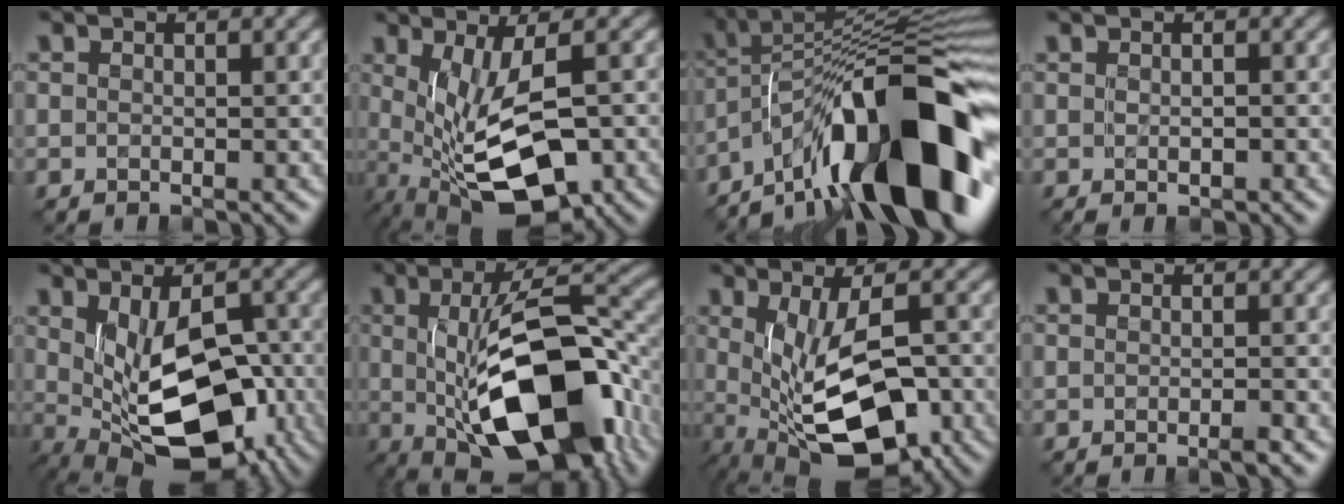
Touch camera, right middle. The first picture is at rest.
{"total": 9.2, "force": [-1.0, 3.6, 8.4], "torque": [-0.157, -0.014, -0.007]}
{"total": 15.0, "force": [-7.7, 4.8, 12.0], "torque": [-0.173, 0.030, -0.138]}
{"total": 0.6, "force": [0.2, 0.1, 0.6], "torque": [-0.011, 0.003, 0.004]}
{"total": 10.8, "force": [-1.2, 5.6, 9.1], "torque": [-0.147, -0.023, -0.003]}
{"total": 14.3, "force": [-1.9, 6.1, 12.8], "torque": [-0.188, -0.007, -0.027]}
{"total": 10.9, "force": [-1.8, 4.7, 9.7], "torque": [-0.163, -0.019, -0.015]}
{"total": 0.8, "force": [-0.5, -0.1, 0.7], "torque": [-0.011, 0.000, -0.011]}